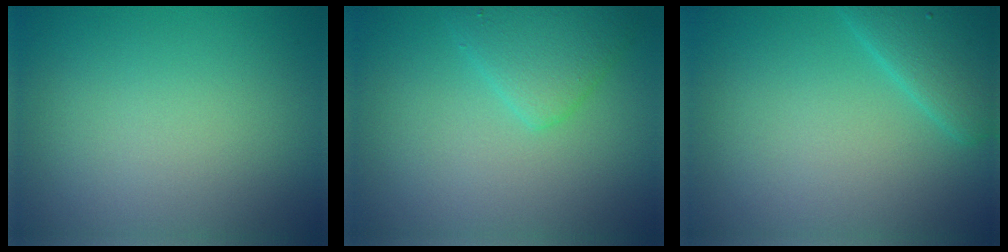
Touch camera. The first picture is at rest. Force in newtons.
{"total": 2.8, "press": 2.8, "slide": 0.2}
{"total": 3.4, "press": 3.4, "slide": 0.2}